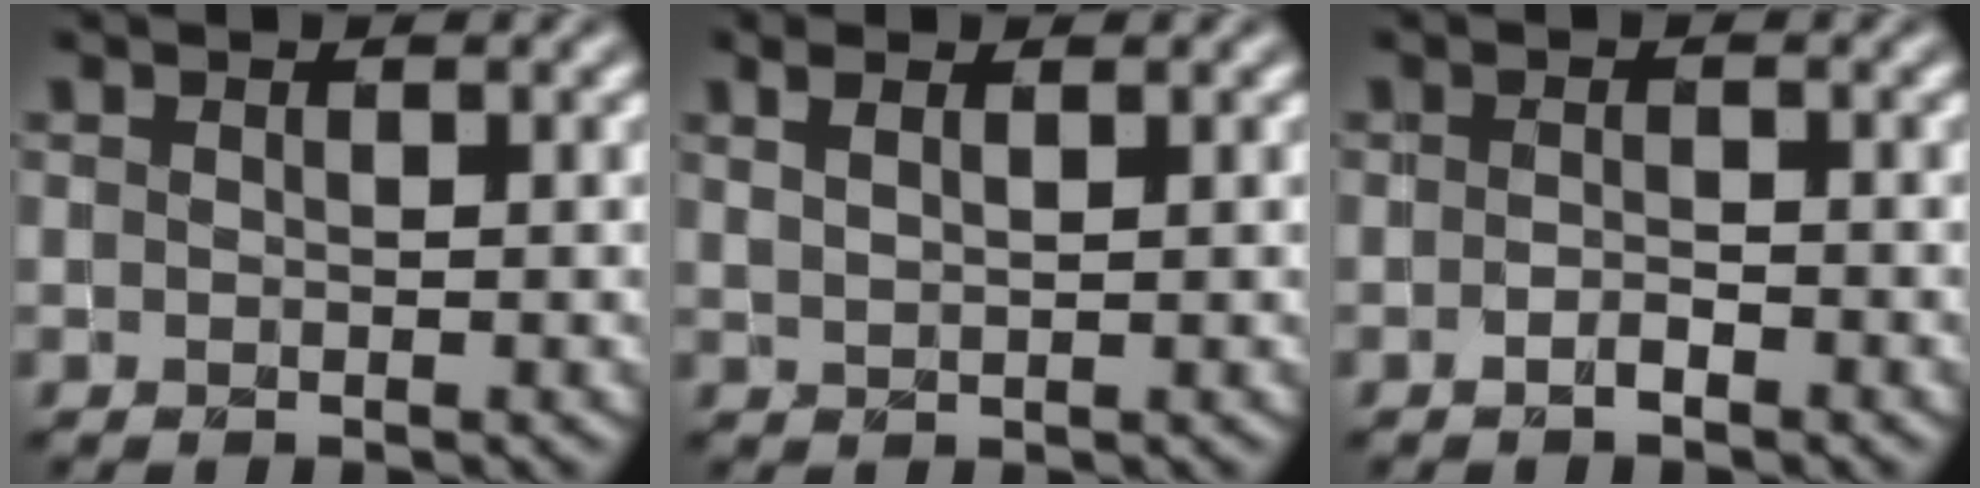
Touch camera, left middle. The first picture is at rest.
{"total": 2.0, "force": [1.2, 0.7, 1.3], "torque": [-0.018, 0.001, 0.018]}
{"total": 1.0, "force": [-0.7, 0.3, 0.7], "torque": [-0.013, 0.000, -0.013]}